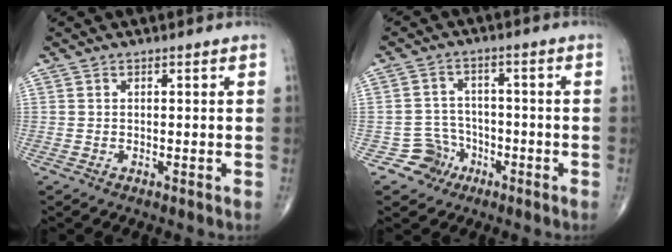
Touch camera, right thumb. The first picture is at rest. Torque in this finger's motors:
{"motor_torque": [0.36, -0.20, 0.24, -0.17, -0.02]}